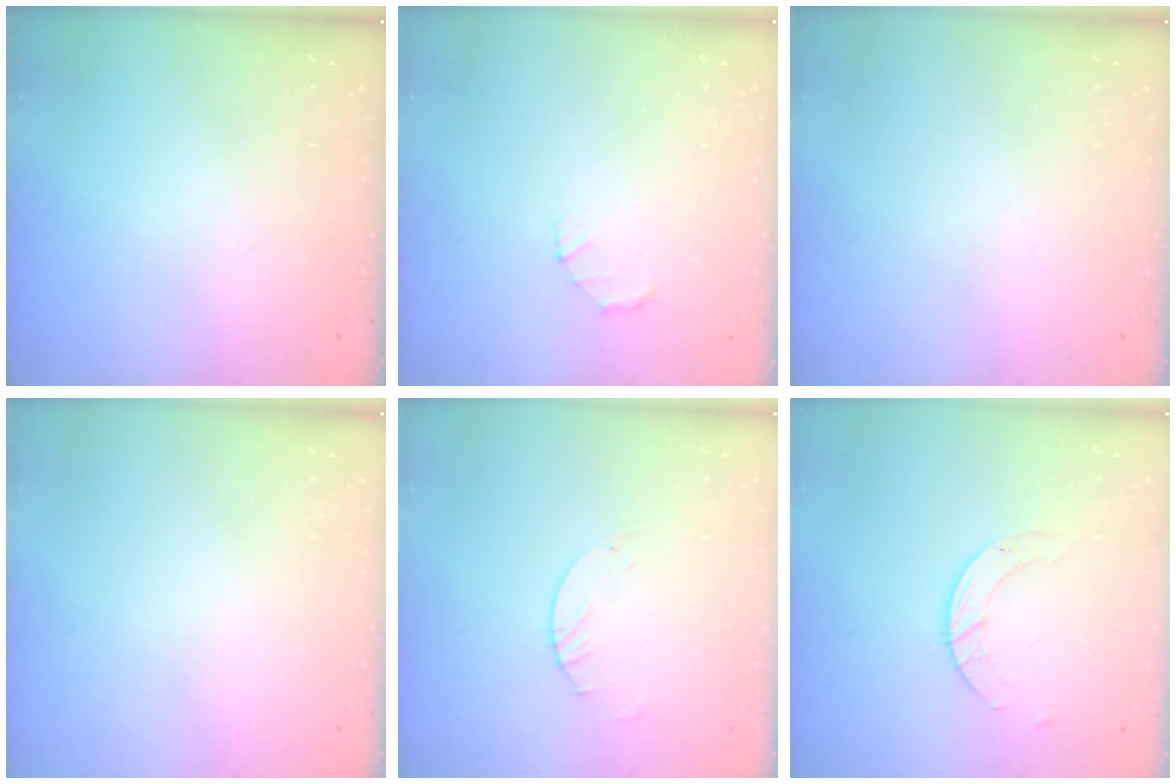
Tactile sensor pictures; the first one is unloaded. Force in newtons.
{"total": 1.4, "press": 1.3, "slide": 0.3}
{"total": 0.0}
{"total": 0.0}
{"total": 2.0, "press": 2.0, "slide": 0.2}
{"total": 2.8, "press": 2.8, "slide": 0.3}